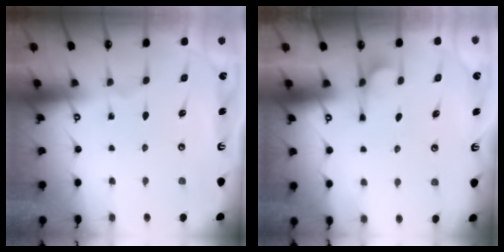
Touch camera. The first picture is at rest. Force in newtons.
{"total": 2.6, "press": 2.4, "slide": 1.0}